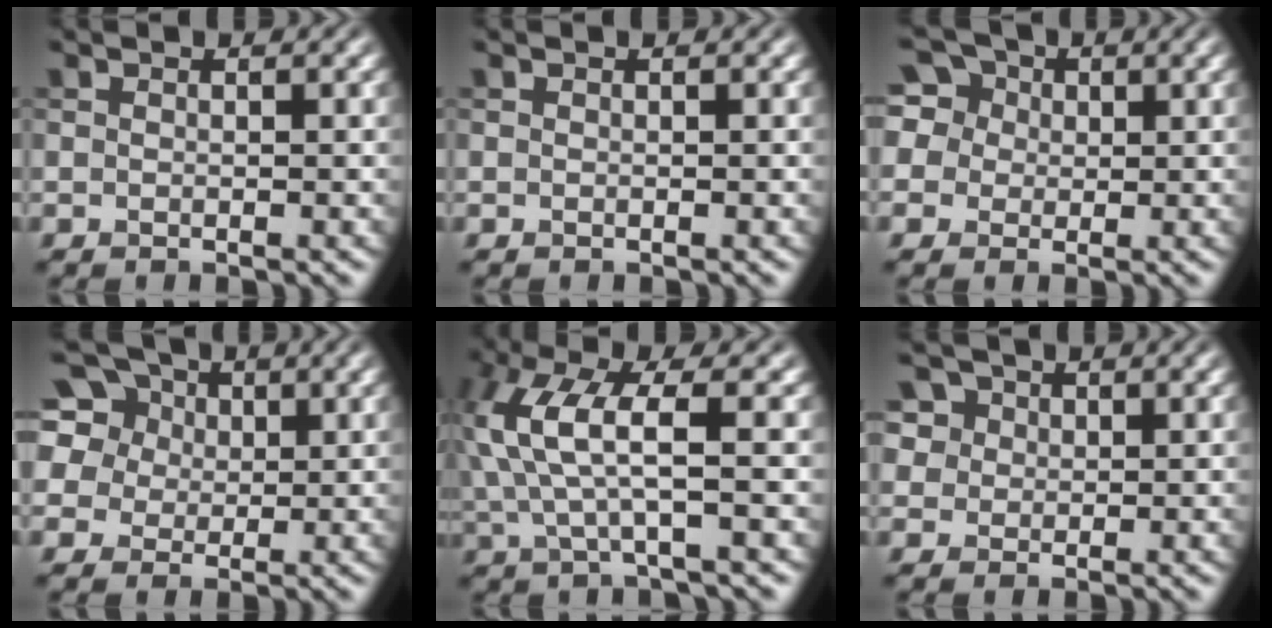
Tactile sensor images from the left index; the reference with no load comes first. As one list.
[{"total": 0.0}, {"total": 9.6, "force": [3.7, 7.6, 4.6], "torque": [-0.088, 0.048, 0.029]}, {"total": 12.1, "force": [5.8, 9.1, 5.3], "torque": [-0.136, 0.043, 0.088]}, {"total": 5.9, "force": [1.0, 1.5, 5.6], "torque": [-0.132, 0.007, 0.019]}, {"total": 5.7, "force": [2.9, 4.4, 2.2], "torque": [-0.058, 0.015, 0.038]}]